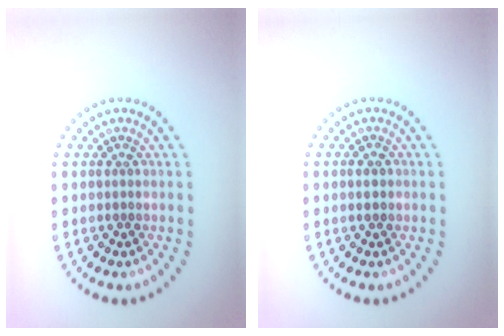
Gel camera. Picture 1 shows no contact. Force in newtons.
{"total": 1.8, "press": 1.8, "slide": 0.1}